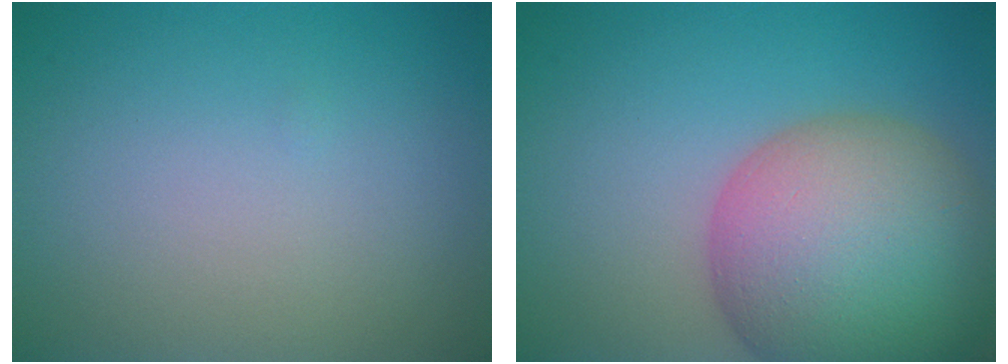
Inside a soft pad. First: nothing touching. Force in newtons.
{"total": 13.8, "press": 13.7, "slide": 0.9}